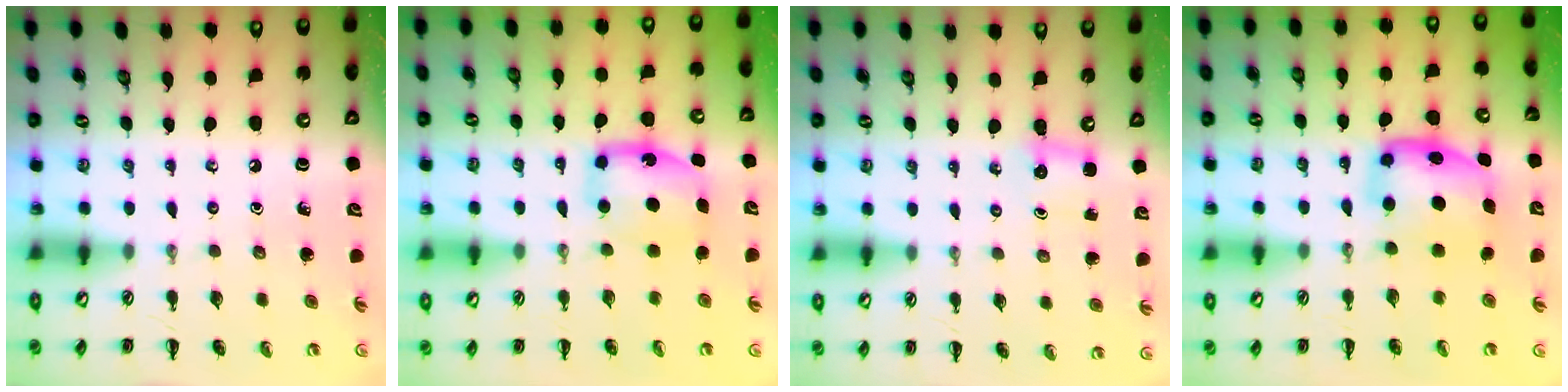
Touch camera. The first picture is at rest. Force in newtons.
{"total": 6.5, "press": 6.4, "slide": 0.7}
{"total": 2.1, "press": 2.0, "slide": 0.6}
{"total": 6.2, "press": 6.2, "slide": 0.8}